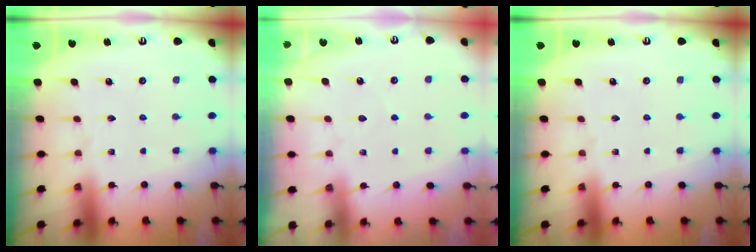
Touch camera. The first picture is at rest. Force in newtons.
{"total": 2.3, "press": 2.3, "slide": 0.3}
{"total": 0.0}